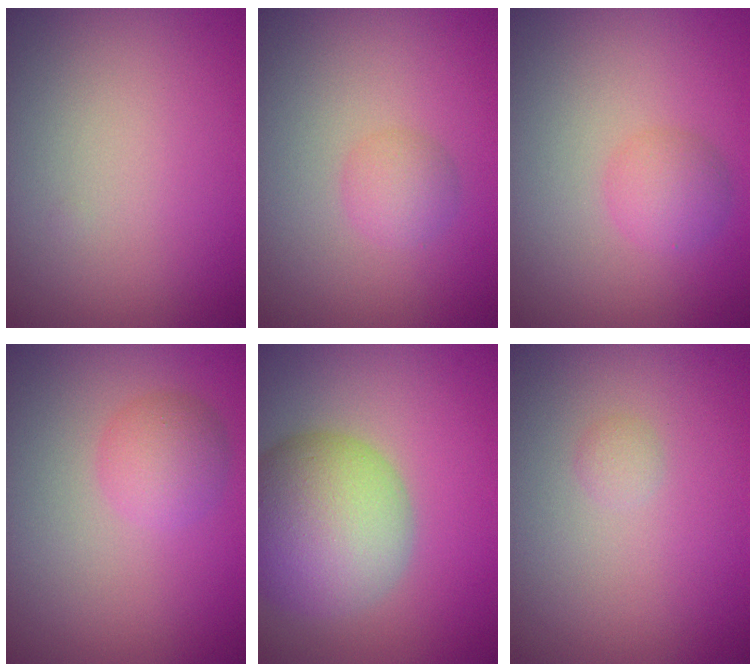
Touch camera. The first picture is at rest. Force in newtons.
{"total": 1.8, "press": 1.8, "slide": 0.0}
{"total": 2.1, "press": 2.1, "slide": 0.0}
{"total": 2.5, "press": 2.5, "slide": 0.2}
{"total": 9.4, "press": 9.4, "slide": 0.7}
{"total": 0.6, "press": 0.6, "slide": 0.0}